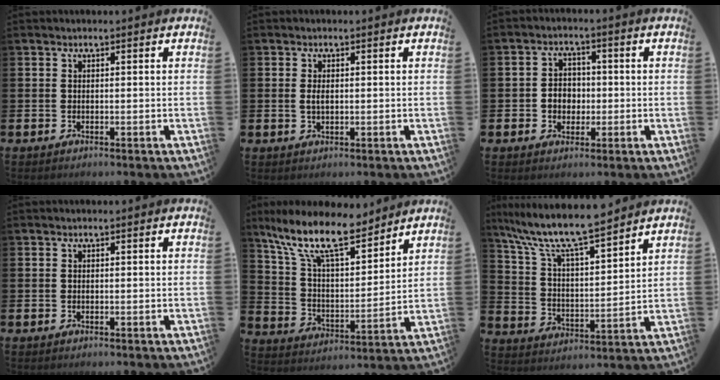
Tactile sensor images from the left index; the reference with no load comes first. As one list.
[{"total": 1.3, "force": [0.1, 0.7, 1.1], "torque": [-0.017, 0.004, -0.001]}, {"total": 3.4, "force": [-0.4, 3.1, 1.5], "torque": [-0.016, 0.001, -0.018]}, {"total": 0.0}, {"total": 12.9, "force": [10.2, 4.2, 6.7], "torque": [-0.156, -0.054, 0.178]}, {"total": 10.0, "force": [9.0, 1.2, 4.3], "torque": [-0.123, -0.052, 0.156]}]